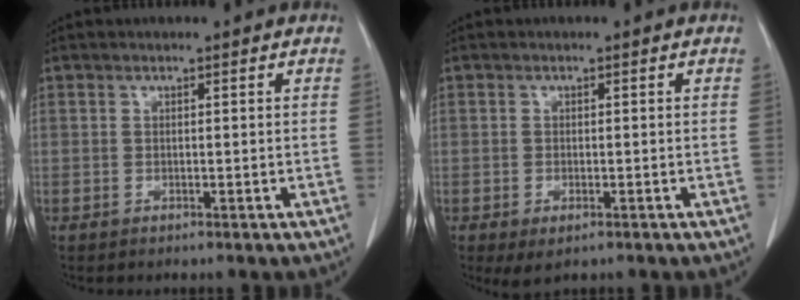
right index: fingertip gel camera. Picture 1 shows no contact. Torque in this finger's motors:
{"motor_torque": [0.15, -0.13, 0.14, 0.03]}